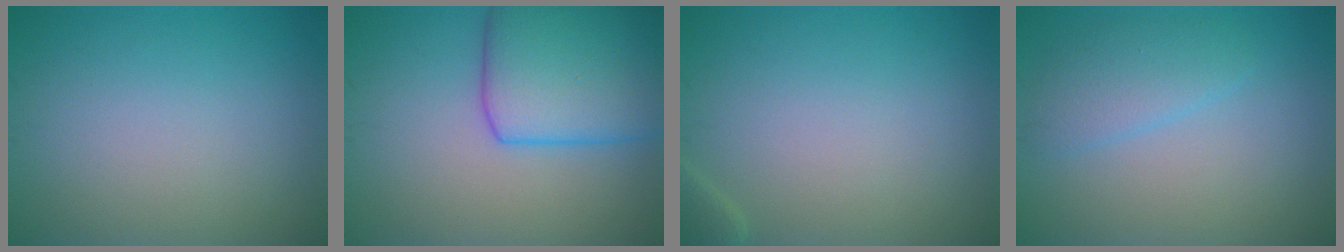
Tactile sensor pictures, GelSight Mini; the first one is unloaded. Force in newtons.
{"total": 8.4, "press": 8.4, "slide": 0.5}
{"total": 1.1, "press": 1.1, "slide": 0.1}
{"total": 2.7, "press": 2.7, "slide": 0.1}